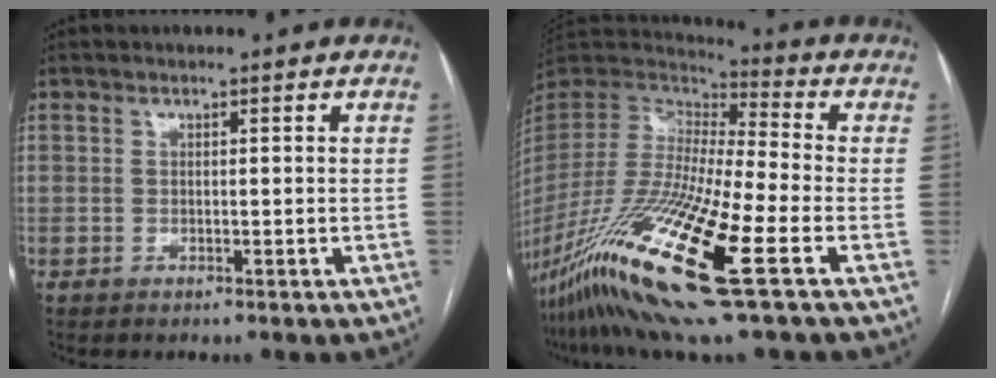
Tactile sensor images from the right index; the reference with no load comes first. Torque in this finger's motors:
{"motor_torque": [1.82, -0.31, 1.05, 0.21]}